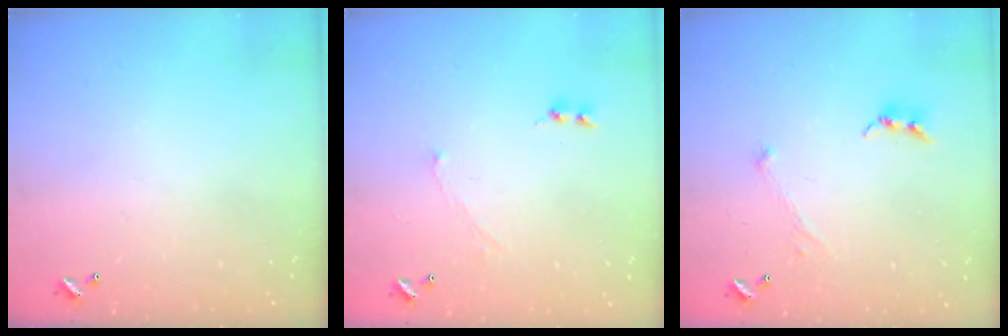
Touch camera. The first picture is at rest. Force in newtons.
{"total": 2.1, "press": 2.0, "slide": 0.7}
{"total": 0.0}